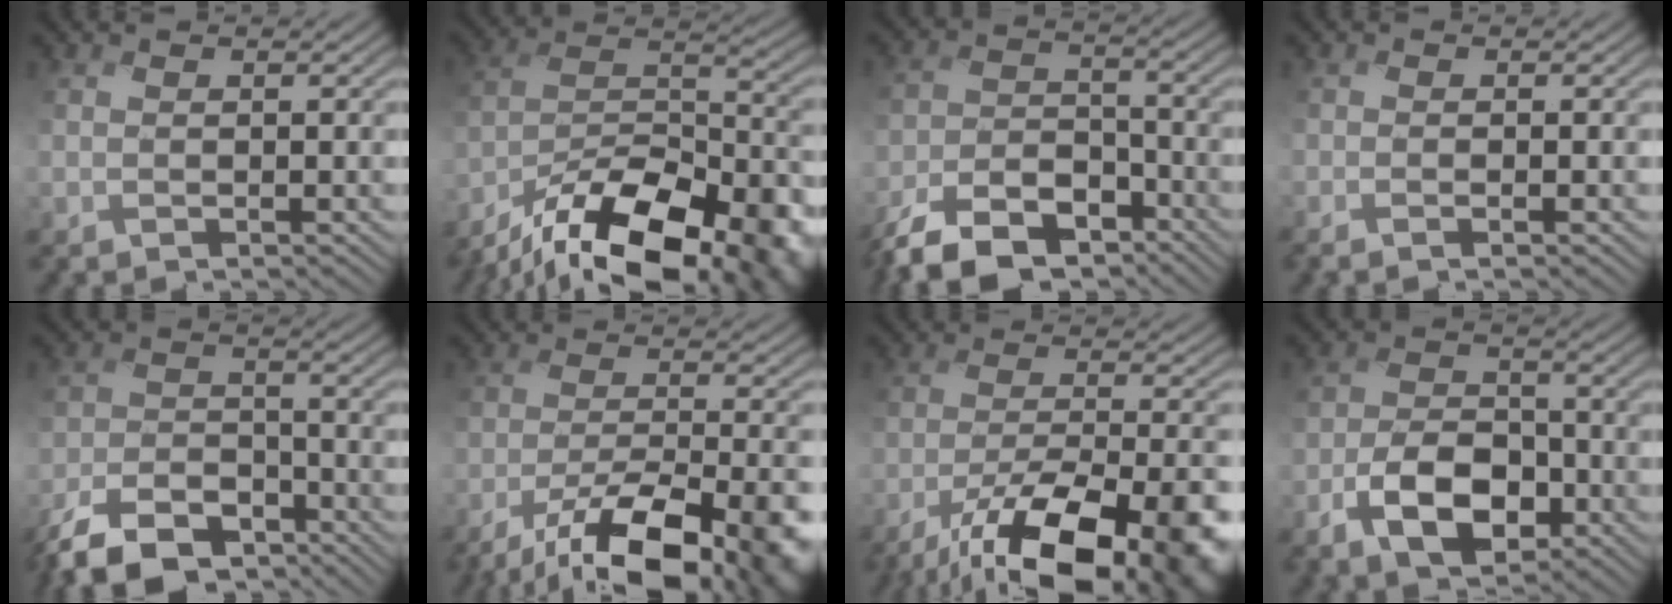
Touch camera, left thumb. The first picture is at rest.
{"total": 19.4, "force": [-15.1, 6.6, 10.3], "torque": [-0.189, -0.048, -0.232]}
{"total": 11.7, "force": [-9.2, 4.8, 5.3], "torque": [-0.115, -0.012, -0.173]}
{"total": 0.8, "force": [-0.5, -0.4, 0.5], "torque": [-0.008, 0.002, -0.011]}
{"total": 10.2, "force": [-8.1, 4.2, 4.7], "torque": [-0.101, -0.011, -0.156]}
{"total": 15.3, "force": [-10.7, 4.3, 10.0], "torque": [-0.172, -0.034, -0.158]}
{"total": 17.8, "force": [-12.3, 5.1, 11.8], "torque": [-0.182, -0.043, -0.186]}
{"total": 7.7, "force": [-3.9, 4.2, 5.2], "torque": [-0.099, 0.001, -0.080]}